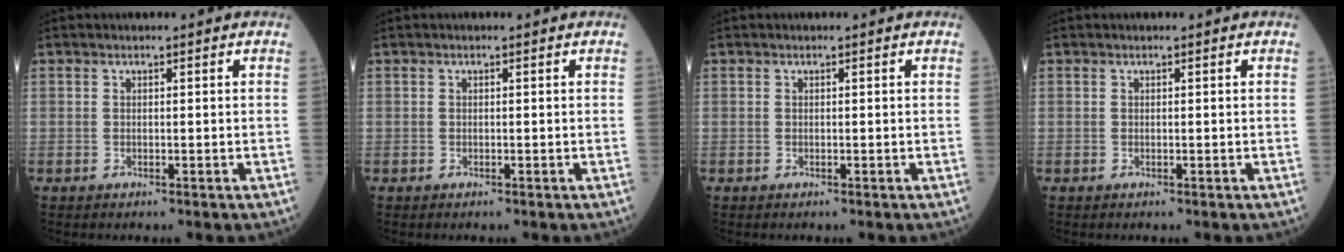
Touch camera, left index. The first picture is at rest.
{"total": 0.0}
{"total": 0.0}
{"total": 0.0}